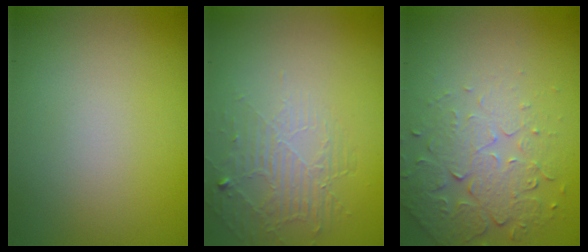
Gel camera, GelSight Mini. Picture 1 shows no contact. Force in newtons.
{"total": 2.0, "press": 1.1, "slide": 1.7}
{"total": 5.0, "press": 3.4, "slide": 3.7}